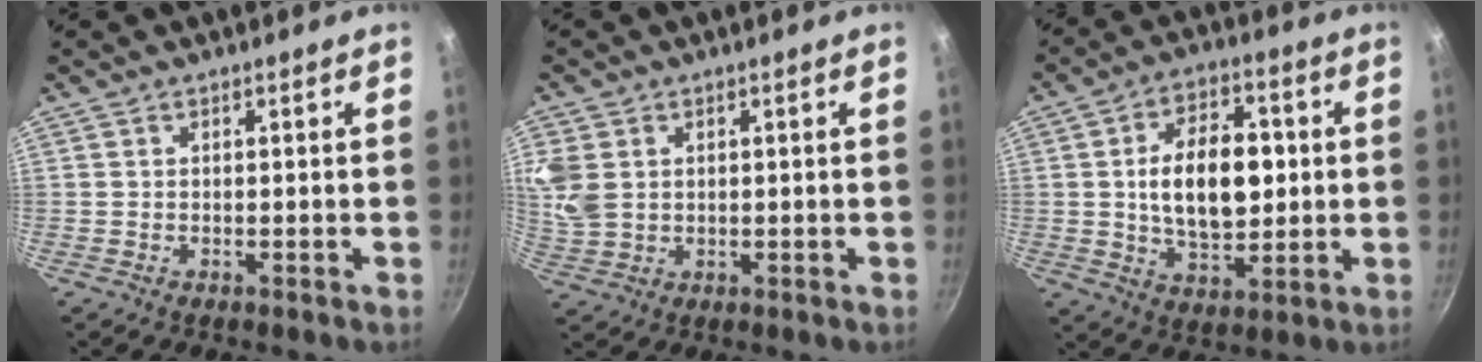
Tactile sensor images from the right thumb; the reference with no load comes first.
{"total": 7.6, "force": [1.6, 5.7, 4.7], "torque": [-0.109, 0.001, 0.041]}
{"total": 15.1, "force": [1.1, 8.7, 12.3], "torque": [-0.171, 0.004, 0.019]}